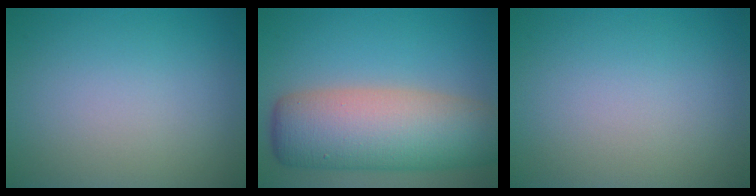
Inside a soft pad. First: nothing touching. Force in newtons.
{"total": 10.8, "press": 10.8, "slide": 0.4}
{"total": 0.0}